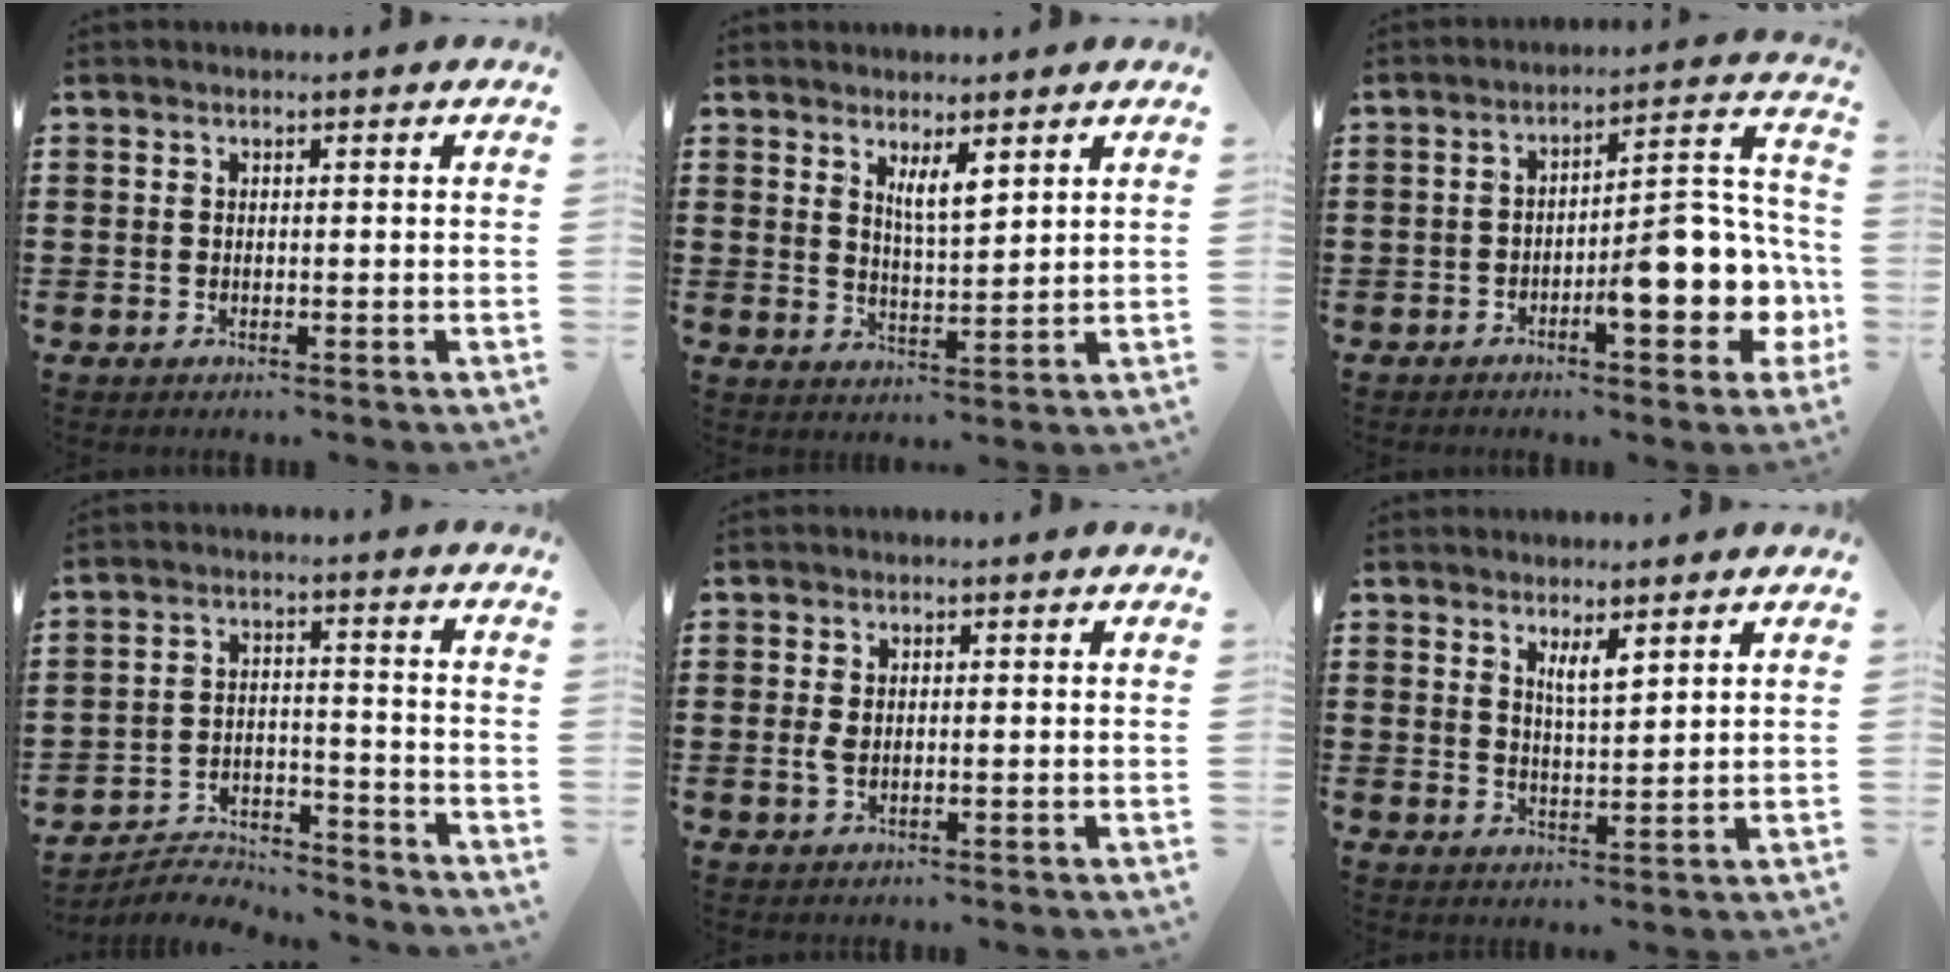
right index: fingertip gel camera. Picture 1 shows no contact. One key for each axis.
{"total": 3.7, "fx": 2.4, "fy": 0.8, "fz": 2.7, "tx": -0.057, "ty": 0.005, "tz": 0.042}
{"total": 10.6, "fx": -3.3, "fy": 3.7, "fz": 9.3, "tx": -0.110, "ty": -0.015, "tz": -0.060}
{"total": 5.2, "fx": -5.1, "fy": 0.6, "fz": 0.9, "tx": -0.017, "ty": 0.012, "tz": -0.102}
{"total": 1.7, "fx": -0.2, "fy": 0.7, "fz": 1.5, "tx": -0.037, "ty": 0.000, "tz": -0.007}
{"total": 3.0, "fx": 2.1, "fy": 0.6, "fz": 2.0, "tx": -0.042, "ty": 0.003, "tz": 0.038}